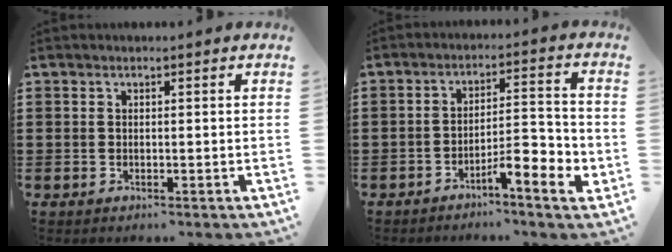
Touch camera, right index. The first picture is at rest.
{"total": 6.8, "force": [-3.9, 1.3, 5.4], "torque": [-0.079, -0.002, -0.069]}